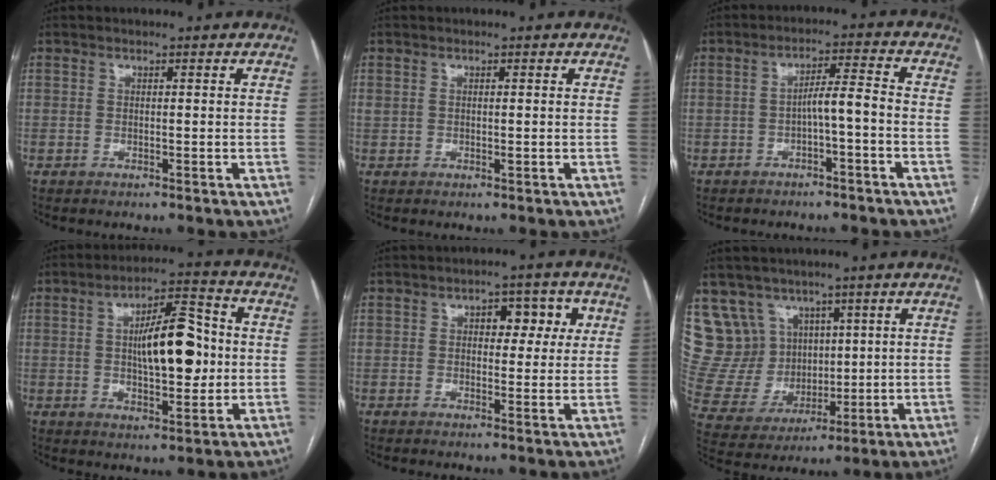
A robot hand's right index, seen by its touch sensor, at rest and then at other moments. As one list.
[{"total": 0.9, "force": [0.3, 0.5, 0.7], "torque": [-0.024, 0.008, 0.015]}, {"total": 4.3, "force": [-1.5, 0.3, 4.1], "torque": [-0.063, 0.019, -0.020]}, {"total": 11.7, "force": [0.7, 3.8, 11.0], "torque": [-0.180, 0.021, 0.015]}, {"total": 5.4, "force": [1.7, 3.0, 4.1], "torque": [-0.045, 0.018, 0.022]}, {"total": 12.3, "force": [7.1, 9.8, 2.0], "torque": [-0.063, 0.052, 0.166]}]